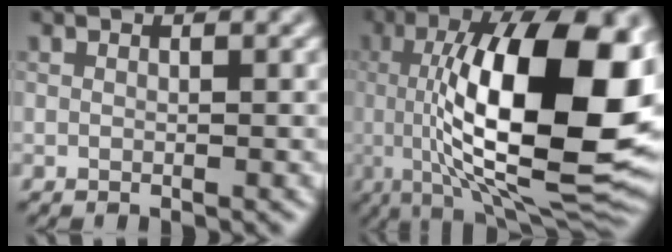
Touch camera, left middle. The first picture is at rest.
{"total": 17.4, "force": [1.3, 5.9, 16.3], "torque": [-0.238, 0.018, 0.017]}